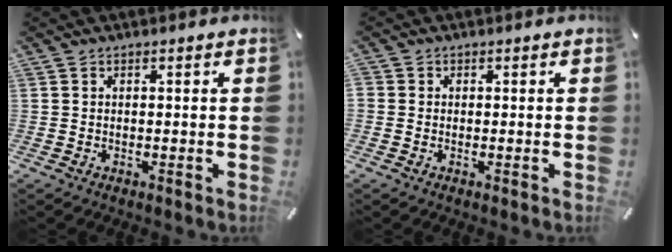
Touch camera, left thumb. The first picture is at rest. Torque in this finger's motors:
{"motor_torque": [0.09, 1.35, -0.02, 0.64, 0.00]}